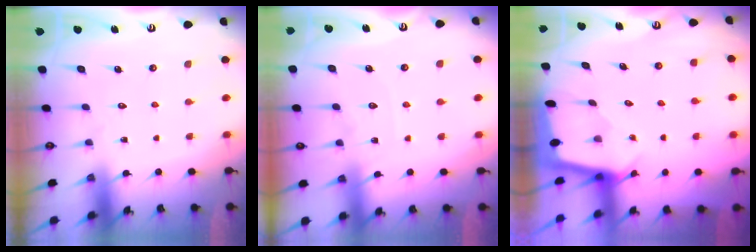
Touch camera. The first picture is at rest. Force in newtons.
{"total": 5.6, "press": 5.5, "slide": 0.7}
{"total": 1.6, "press": 1.6, "slide": 0.2}